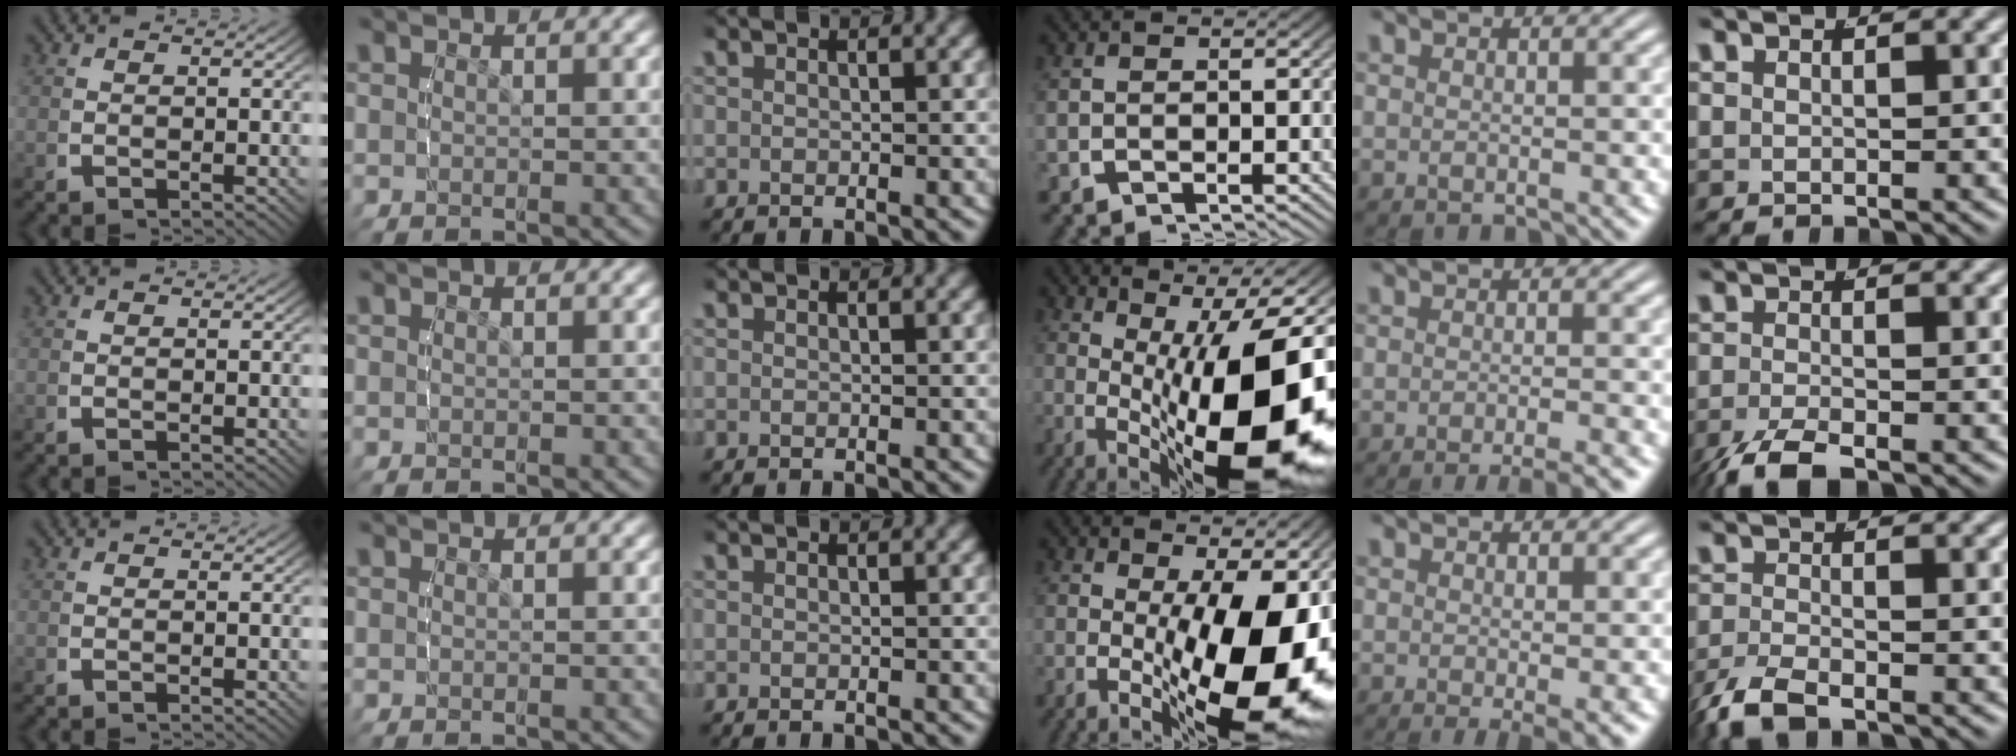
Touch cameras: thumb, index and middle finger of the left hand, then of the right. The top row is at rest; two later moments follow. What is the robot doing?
{"motion": "lift_and_place", "object": "glue stick"}